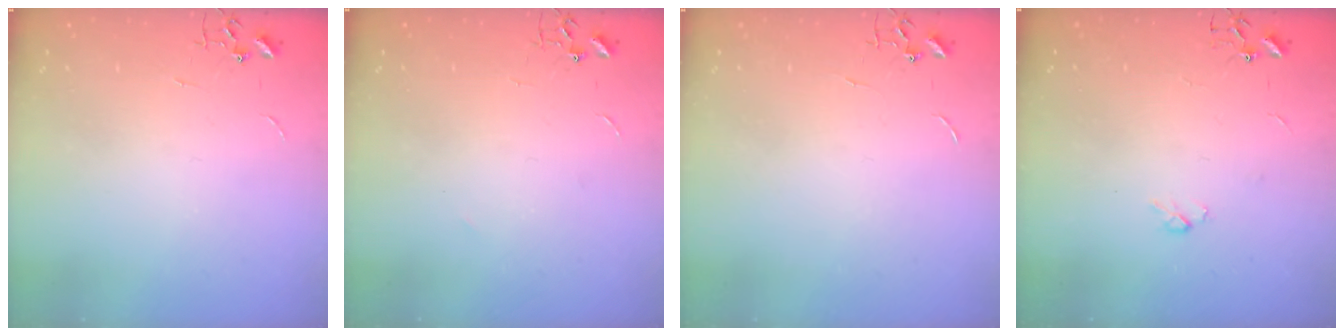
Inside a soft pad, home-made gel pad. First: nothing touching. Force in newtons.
{"total": 3.4, "press": 3.1, "slide": 1.5}
{"total": 0.0}
{"total": 3.8, "press": 3.6, "slide": 0.9}